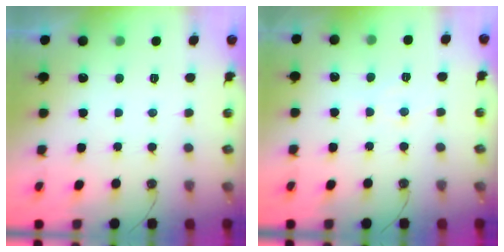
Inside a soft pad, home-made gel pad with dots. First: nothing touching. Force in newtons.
{"total": 4.4, "press": 4.3, "slide": 0.6}